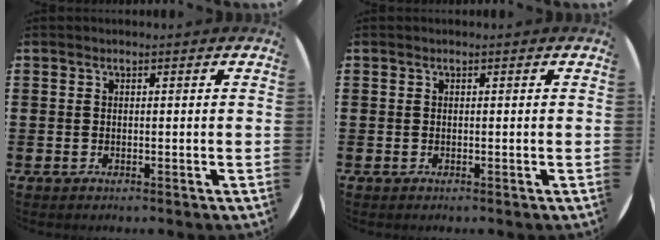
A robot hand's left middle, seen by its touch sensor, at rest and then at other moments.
{"total": 0.0}